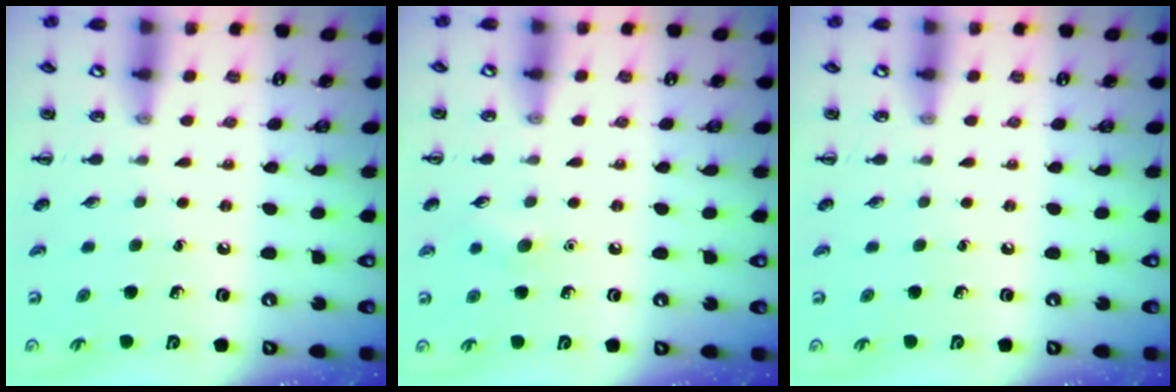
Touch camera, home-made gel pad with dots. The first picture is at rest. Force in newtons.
{"total": 4.9, "press": 4.8, "slide": 1.3}
{"total": 0.0}